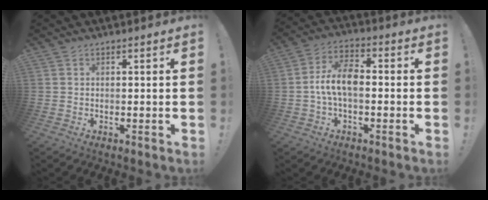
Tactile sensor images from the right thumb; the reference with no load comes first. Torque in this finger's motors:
{"motor_torque": [0.57, -0.10, -0.03, 0.03, 0.06]}